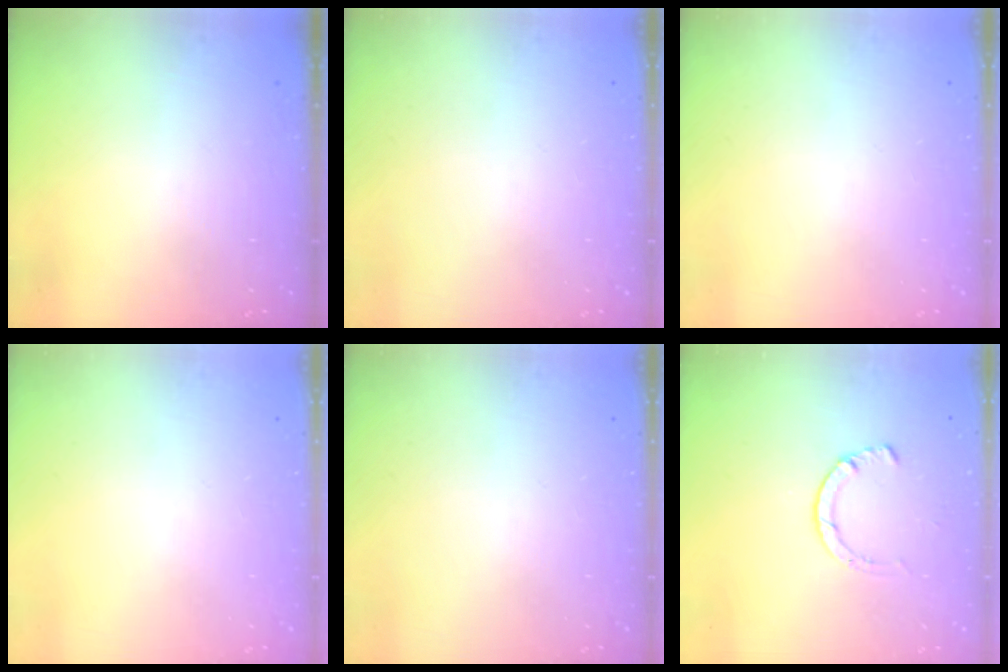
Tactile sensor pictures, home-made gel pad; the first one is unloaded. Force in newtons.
{"total": 0.0}
{"total": 0.0}
{"total": 0.0}
{"total": 0.0}
{"total": 1.2, "press": 1.2, "slide": 0.3}